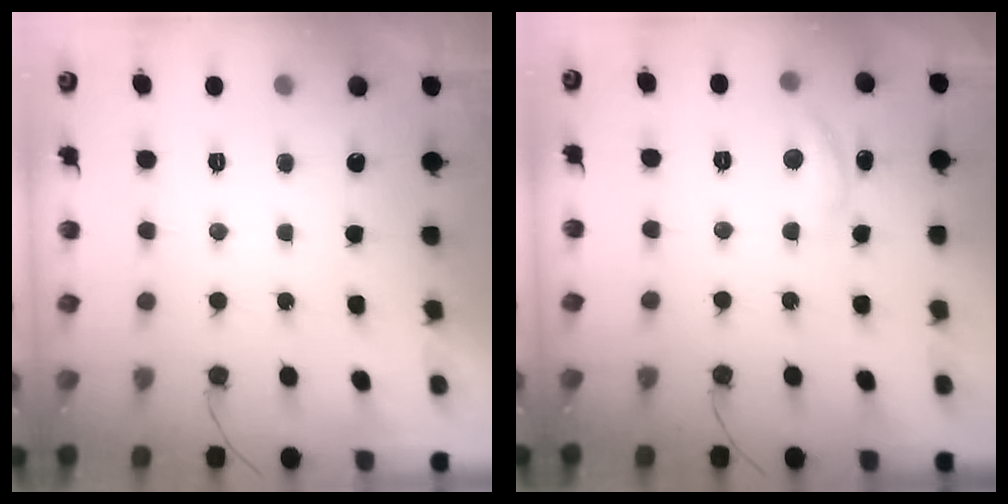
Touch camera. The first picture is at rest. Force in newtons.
{"total": 9.2, "press": 9.2, "slide": 0.7}